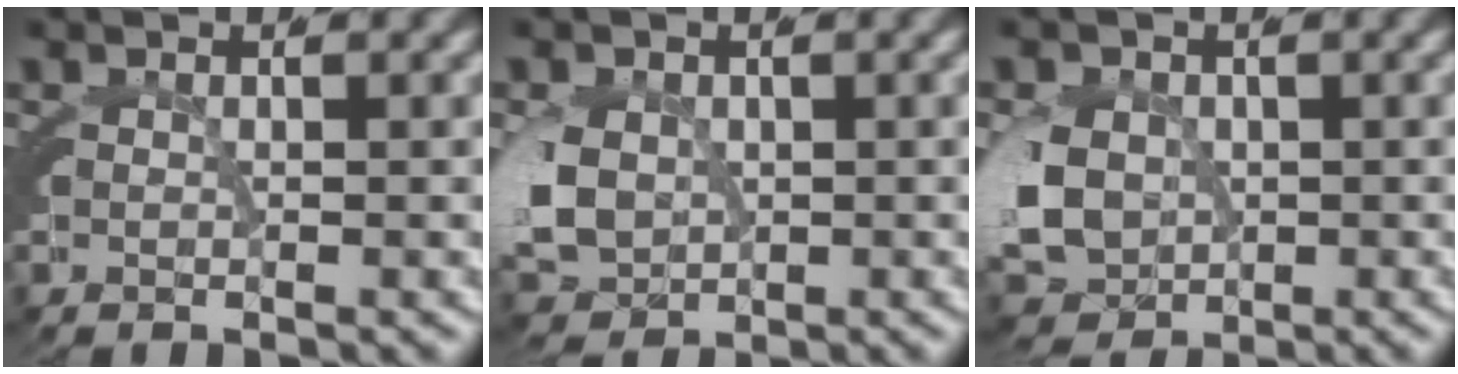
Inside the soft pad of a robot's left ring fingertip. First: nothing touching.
{"total": 5.6, "force": [-0.6, 4.6, 3.1], "torque": [-0.094, -0.024, 0.004]}
{"total": 7.5, "force": [-1.4, 6.4, 3.7], "torque": [-0.100, -0.034, -0.010]}